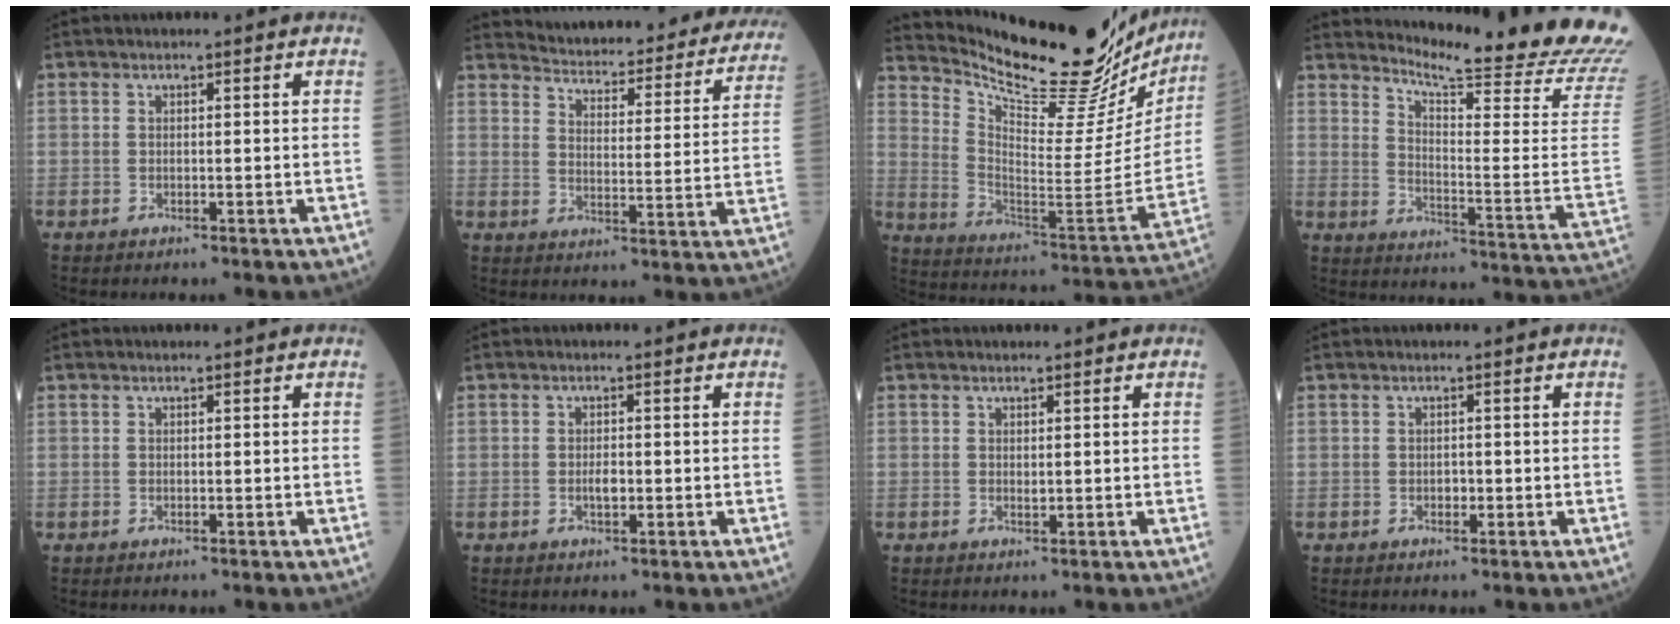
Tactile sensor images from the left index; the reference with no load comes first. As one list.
[{"total": 27.4, "force": [25.7, 5.4, 8.0], "torque": [-0.111, -0.076, 0.297]}, {"total": 24.7, "force": [22.8, 4.6, 8.5], "torque": [-0.144, -0.081, 0.319]}, {"total": 22.9, "force": [21.4, -1.8, 7.7], "torque": [-0.135, -0.155, 0.261]}, {"total": 0.0}, {"total": 1.5, "force": [-0.3, 0.6, 1.3], "torque": [-0.027, 0.000, -0.005]}, {"total": 0.8, "force": [0.4, 0.4, 0.6], "torque": [-0.011, -0.004, 0.006]}, {"total": 0.8, "force": [-0.3, 0.6, 0.5], "torque": [-0.009, 0.001, -0.006]}]